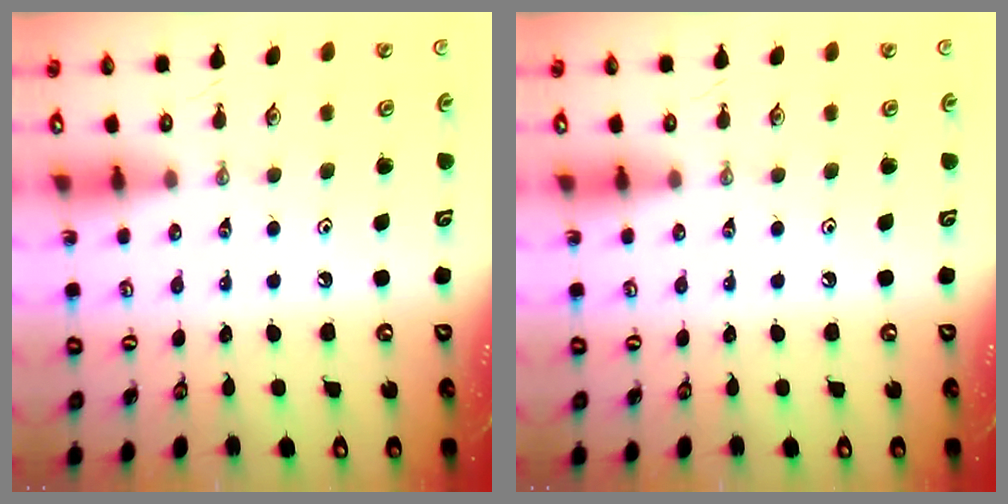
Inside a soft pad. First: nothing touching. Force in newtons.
{"total": 0.0}